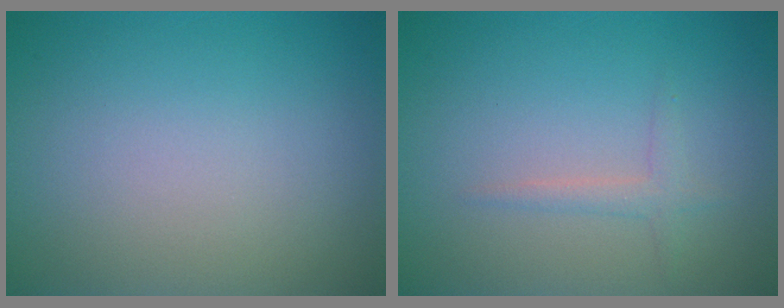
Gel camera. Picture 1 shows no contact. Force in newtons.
{"total": 1.3, "press": 1.3, "slide": 0.1}